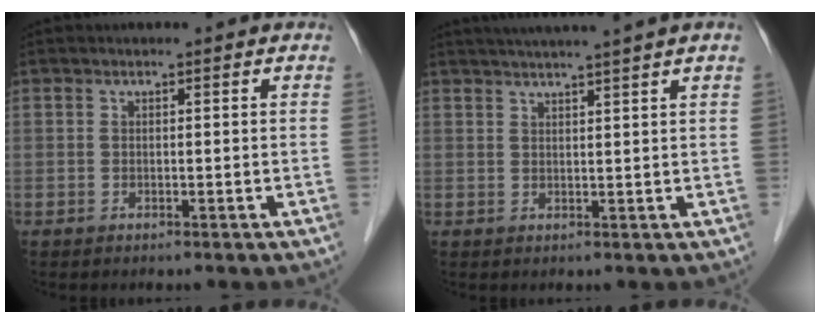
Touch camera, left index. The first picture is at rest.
{"total": 7.8, "force": [6.7, -1.3, 3.8], "torque": [-0.053, 0.019, 0.088]}